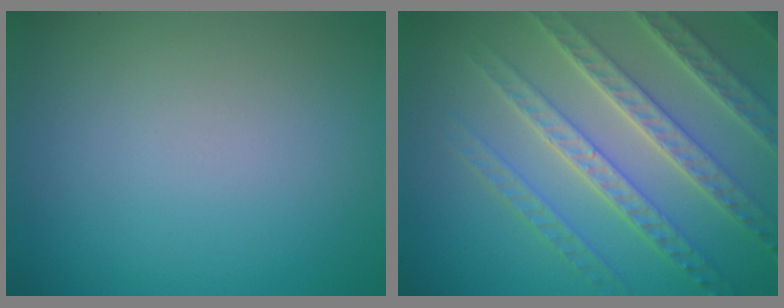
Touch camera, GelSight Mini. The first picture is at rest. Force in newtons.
{"total": 7.5, "press": 5.6, "slide": 5.0}